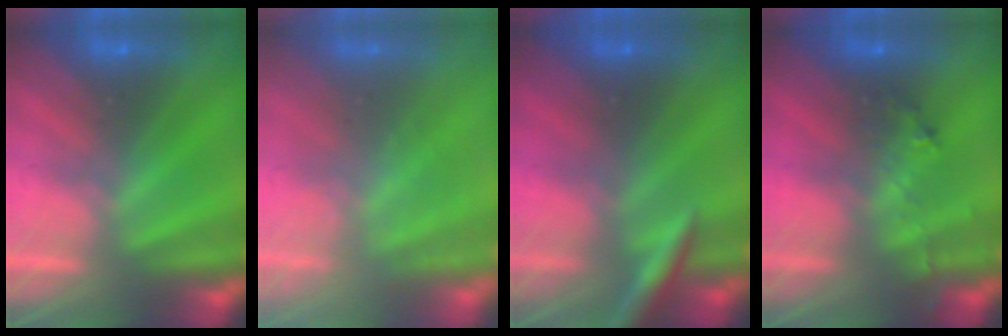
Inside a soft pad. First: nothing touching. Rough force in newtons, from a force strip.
{"total": 2.9}
{"total": 2.9}
{"total": 2.8}